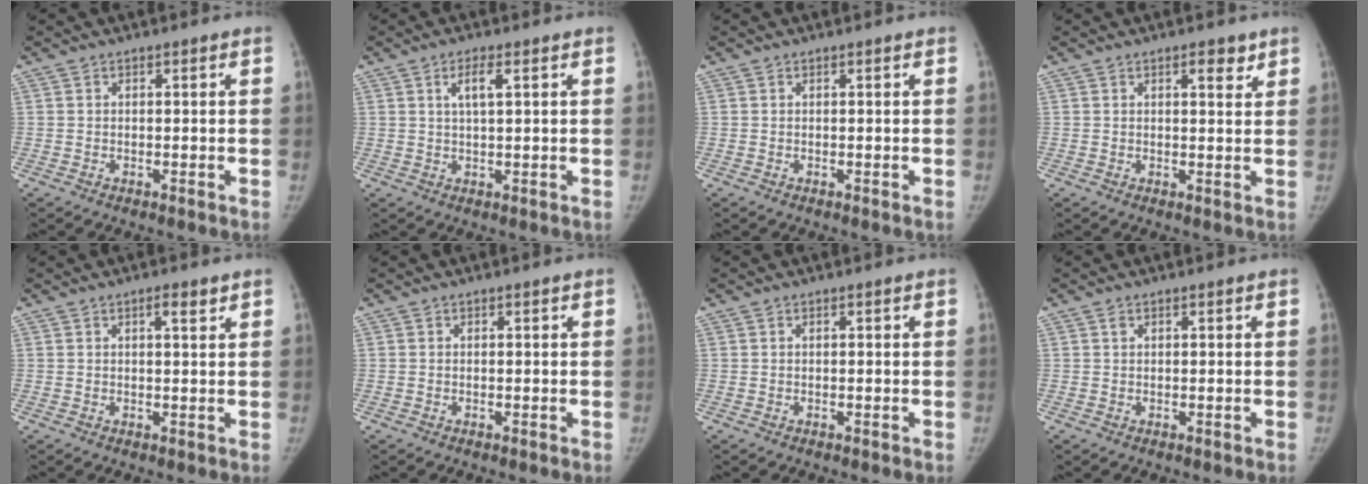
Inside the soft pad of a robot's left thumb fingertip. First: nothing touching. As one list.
[{"total": 3.5, "force": [1.3, 0.9, 3.1], "torque": [-0.058, 0.000, 0.026]}, {"total": 0.0}, {"total": 3.0, "force": [1.8, 1.2, 2.0], "torque": [-0.016, -0.010, 0.025]}, {"total": 2.4, "force": [1.3, 0.6, 1.8], "torque": [-0.025, -0.006, 0.021]}, {"total": 0.0}, {"total": 0.0}, {"total": 0.7, "force": [0.5, 0.4, 0.3], "torque": [-0.005, 0.000, 0.009]}]